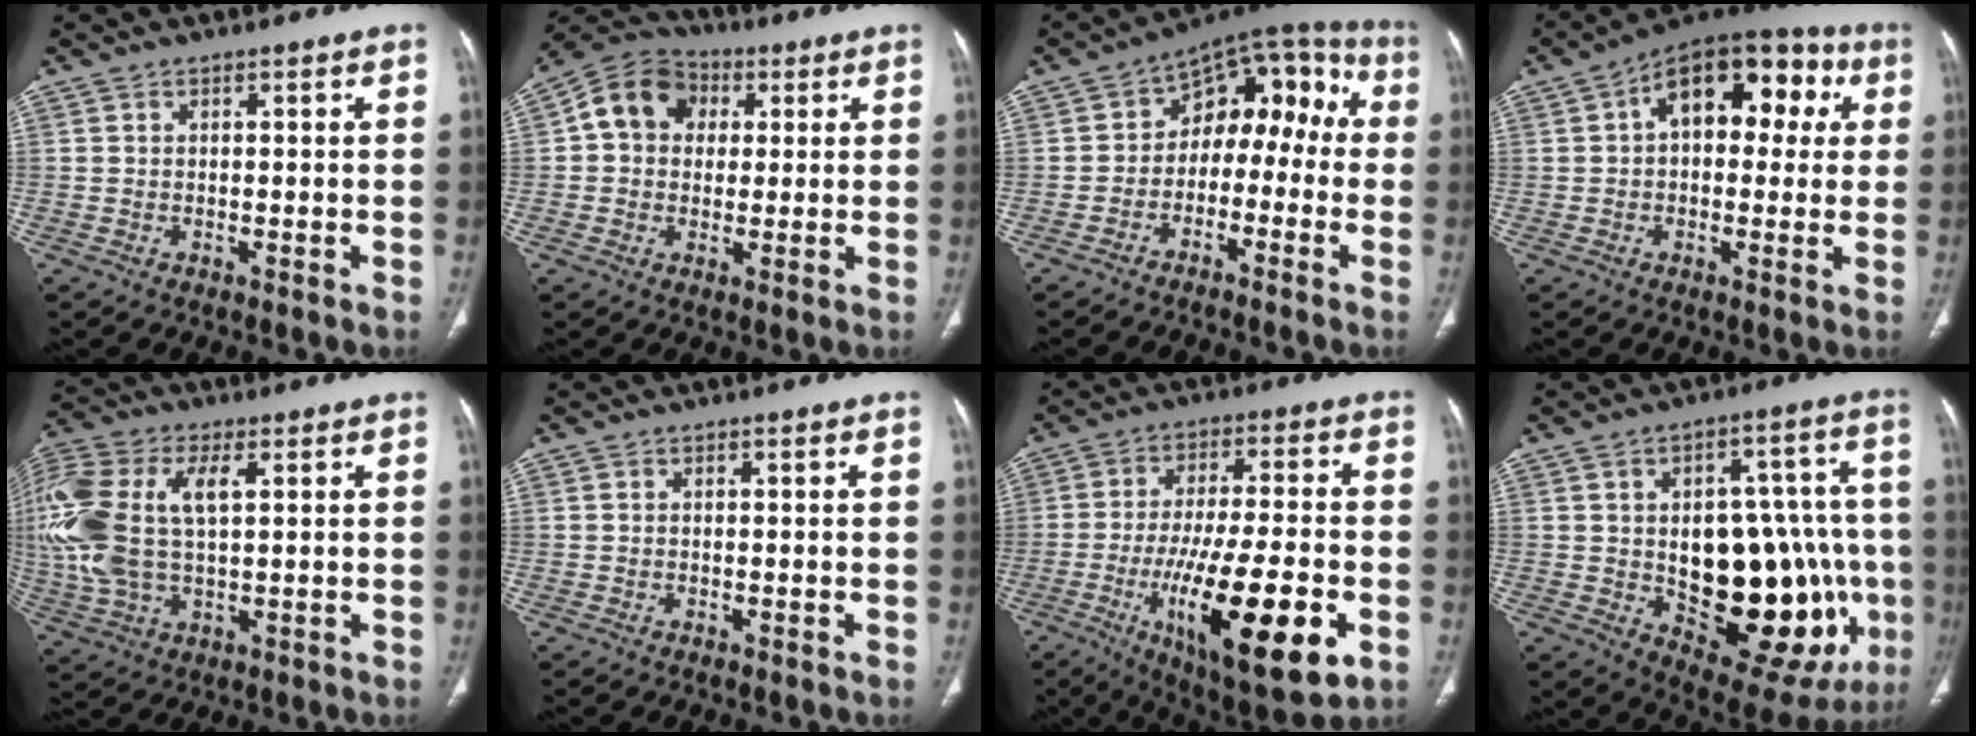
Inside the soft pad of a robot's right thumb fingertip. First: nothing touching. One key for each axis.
{"total": 10.5, "fx": 2.0, "fy": 8.8, "fz": 5.4, "tx": -0.075, "ty": 0.017, "tz": 0.020}
{"total": 12.9, "fx": -2.1, "fy": 8.9, "fz": 9.0, "tx": -0.072, "ty": 0.067, "tz": -0.046}
{"total": 16.8, "fx": 4.1, "fy": 10.0, "fz": 12.9, "tx": -0.132, "ty": 0.036, "tz": 0.048}
{"total": 19.6, "fx": 3.4, "fy": 10.8, "fz": 16.0, "tx": -0.386, "ty": 0.013, "tz": 0.061}
{"total": 0.0}
{"total": 22.4, "fx": -7.2, "fy": 6.6, "fz": 20.1, "tx": -0.325, "ty": 0.003, "tz": -0.100}
{"total": 27.8, "fx": -4.3, "fy": 14.4, "fz": 23.4, "tx": -0.267, "ty": 0.018, "tz": -0.026}